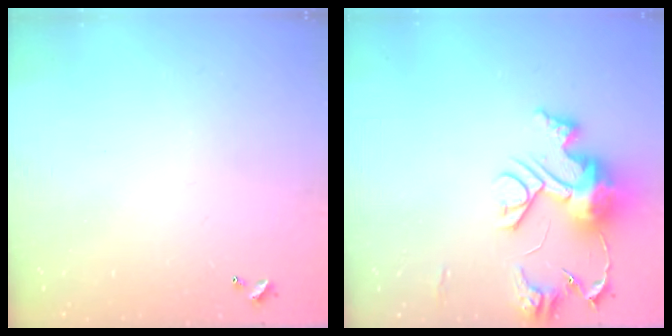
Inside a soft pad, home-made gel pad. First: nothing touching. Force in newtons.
{"total": 13.9, "press": 13.8, "slide": 1.5}